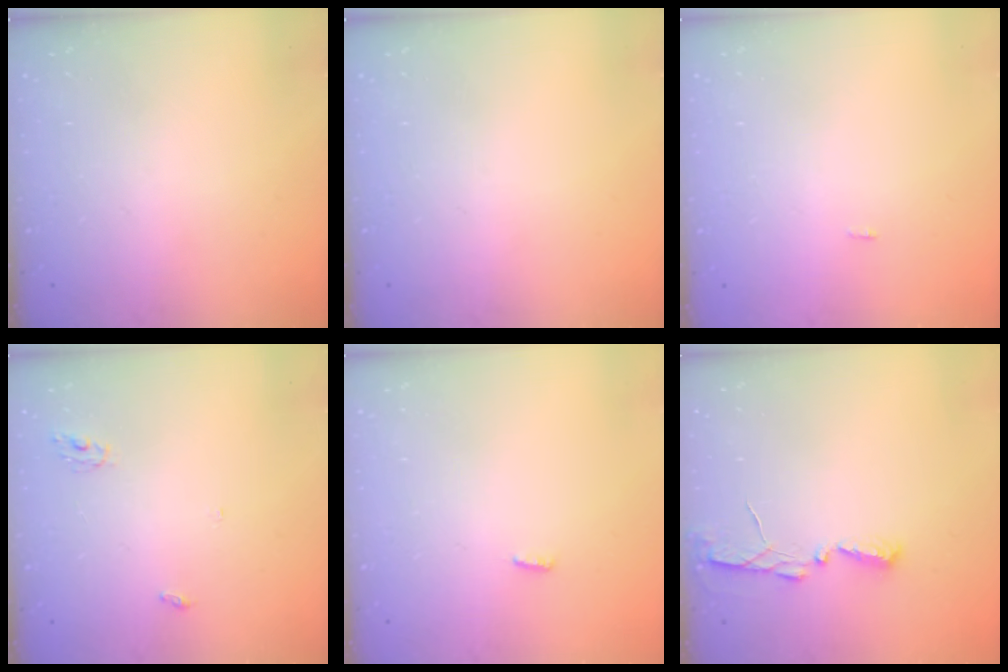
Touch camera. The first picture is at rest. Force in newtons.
{"total": 0.0}
{"total": 6.1, "press": 1.7, "slide": 5.9}
{"total": 2.8, "press": 2.8, "slide": 0.2}
{"total": 3.0, "press": 2.9, "slide": 0.8}
{"total": 4.9, "press": 4.9, "slide": 0.3}